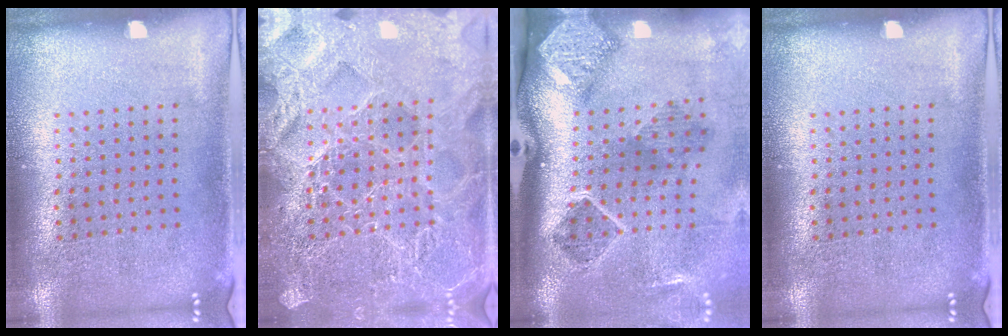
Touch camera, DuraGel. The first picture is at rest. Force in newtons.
{"total": 6.2, "press": 6.1, "slide": 0.9}
{"total": 2.9, "press": 1.9, "slide": 2.2}
{"total": 0.0}